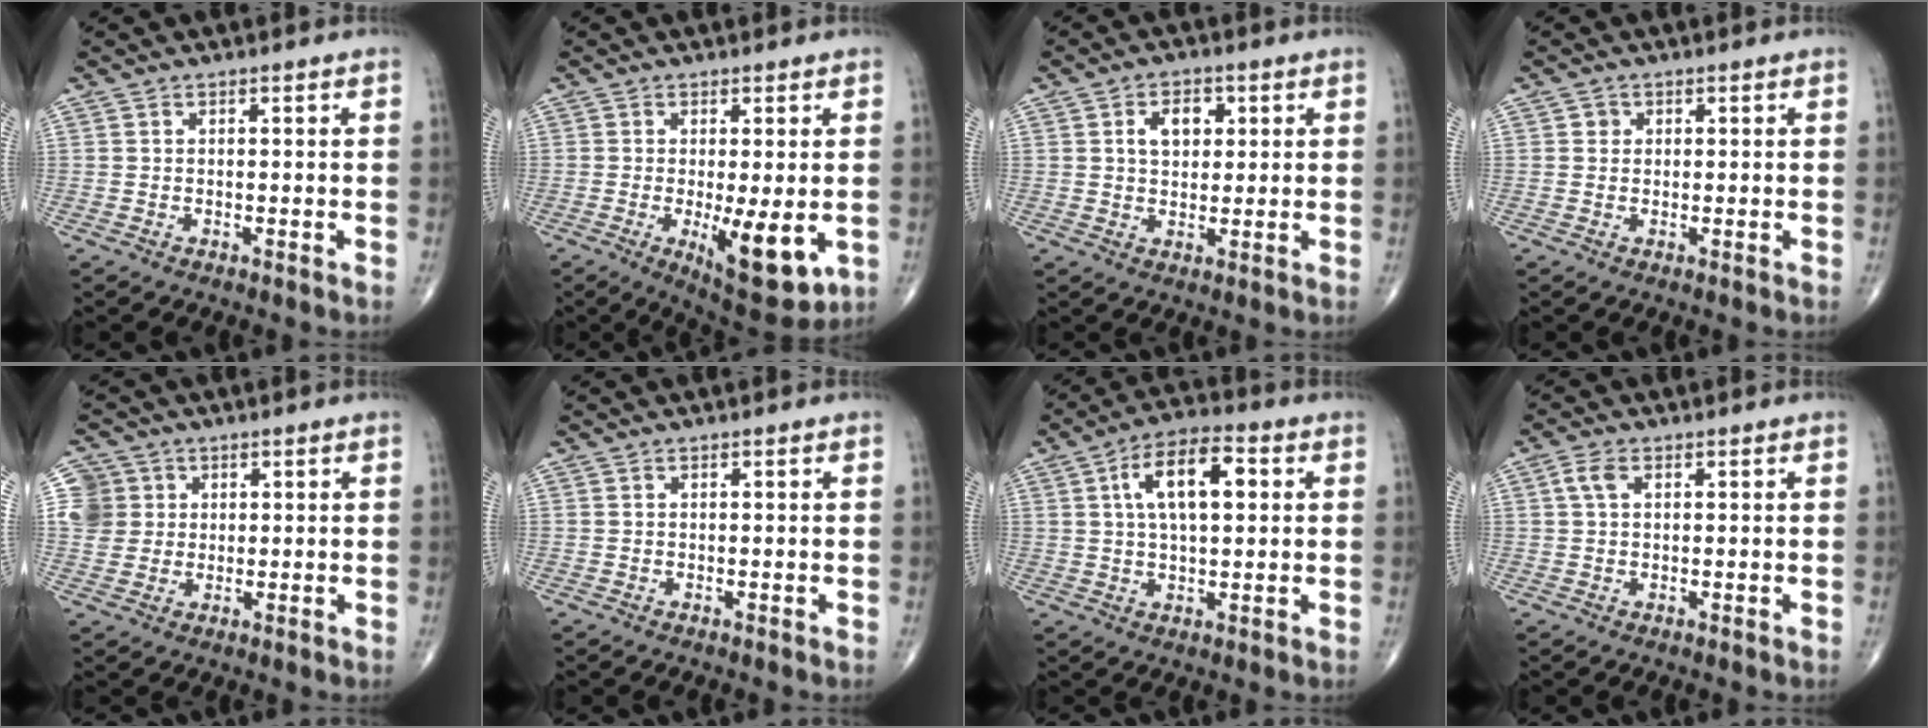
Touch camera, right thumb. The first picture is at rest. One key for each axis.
{"total": 11.0, "fx": -2.3, "fy": 3.5, "fz": 10.1, "tx": -0.143, "ty": -0.026, "tz": -0.024}
{"total": 5.7, "fx": 1.6, "fy": 3.8, "fz": 3.9, "tx": -0.042, "ty": -0.001, "tz": 0.024}
{"total": 1.3, "fx": 0.3, "fy": 1.2, "fz": 0.3, "tx": 0.003, "ty": 0.001, "tz": 0.001}
{"total": 6.1, "fx": 1.5, "fy": 5.8, "fz": 1.0, "tx": 0.007, "ty": 0.005, "tz": 0.028}
{"total": 0.0}
{"total": 11.6, "fx": 2.8, "fy": 5.3, "fz": 10.0, "tx": -0.162, "ty": 0.013, "tz": 0.041}
{"total": 2.7, "fx": 0.8, "fy": 1.5, "fz": 2.0, "tx": -0.047, "ty": 0.009, "tz": 0.016}